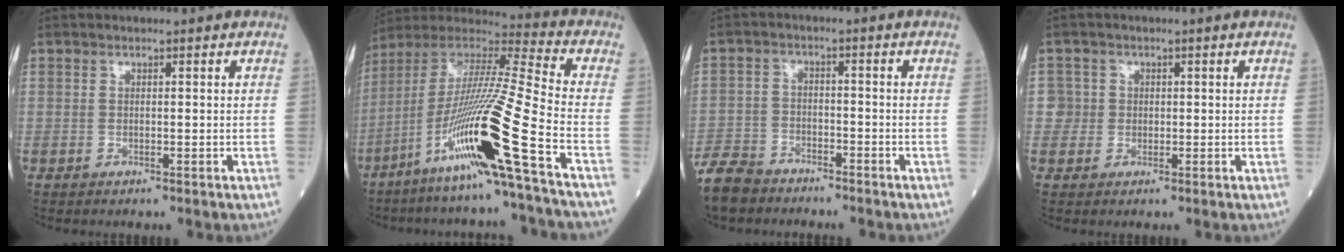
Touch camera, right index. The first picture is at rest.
{"total": 20.2, "force": [-9.3, -1.8, 17.9], "torque": [-0.373, -0.034, -0.184]}
{"total": 7.3, "force": [-6.5, 2.9, 1.9], "torque": [-0.044, -0.013, -0.122]}
{"total": 2.4, "force": [0.1, 2.4, -0.3], "torque": [0.023, 0.007, -0.004]}